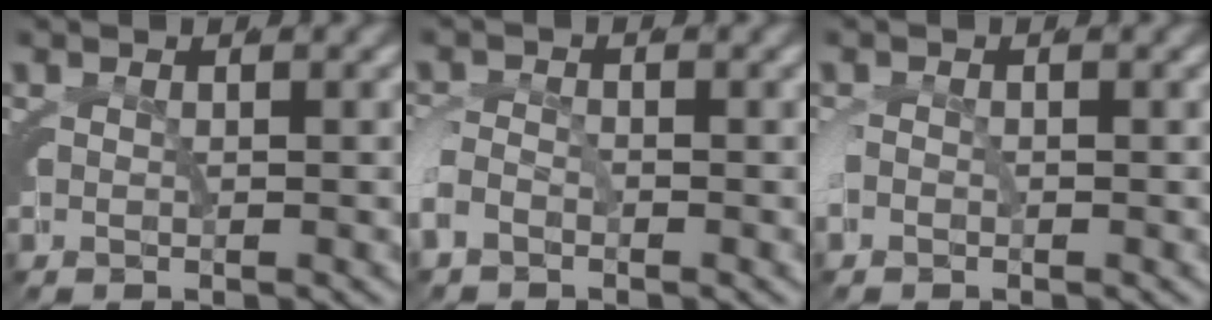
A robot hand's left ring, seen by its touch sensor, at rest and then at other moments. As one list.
[{"total": 2.3, "force": [-1.7, 1.6, 0.0], "torque": [-0.015, -0.001, -0.034]}, {"total": 1.7, "force": [-0.8, 1.5, 0.3], "torque": [-0.025, -0.005, -0.016]}]